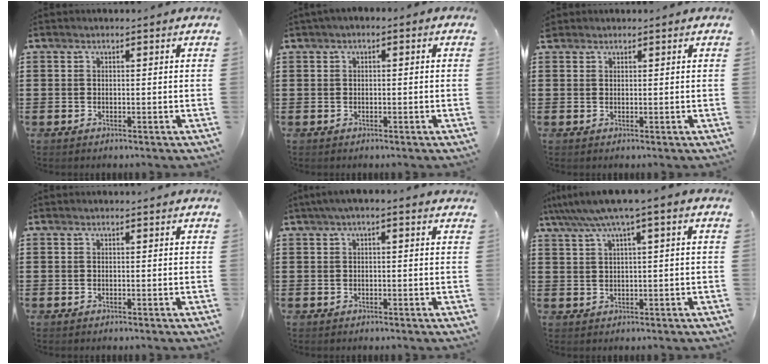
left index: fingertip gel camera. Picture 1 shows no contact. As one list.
[{"total": 0.9, "force": [-0.5, 0.5, 0.6], "torque": [-0.011, 0.001, -0.010]}, {"total": 0.8, "force": [0.7, 0.4, 0.0], "torque": [-0.003, 0.002, 0.015]}, {"total": 0.0}, {"total": 1.3, "force": [0.0, 0.2, 1.3], "torque": [-0.023, -0.001, 0.000]}, {"total": 4.1, "force": [1.8, -0.1, 3.7], "torque": [-0.075, -0.005, 0.027]}]